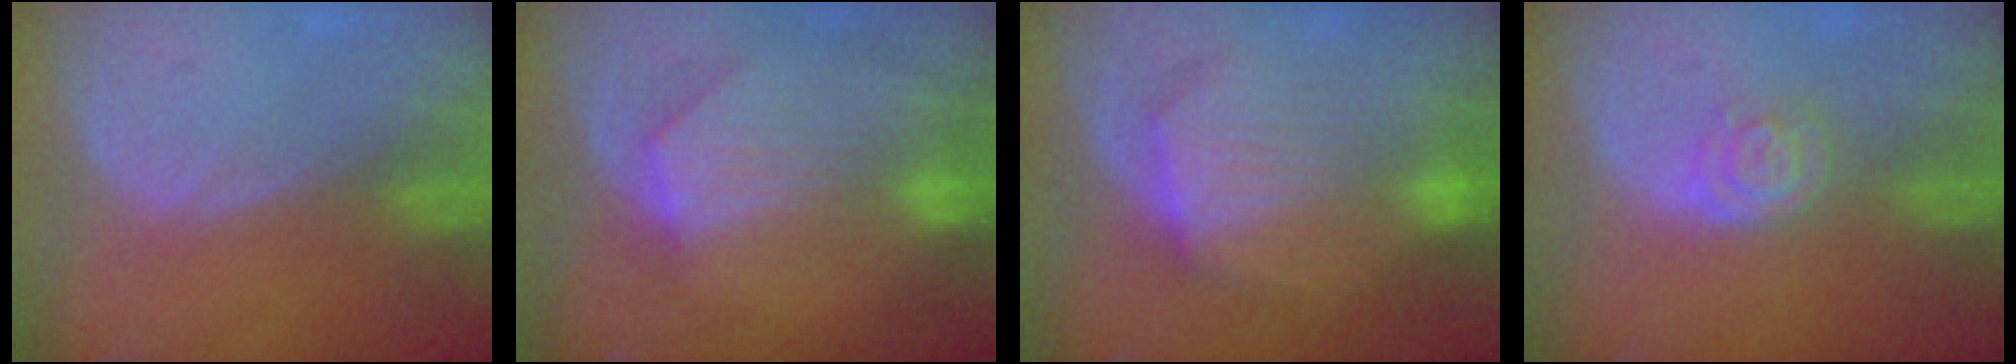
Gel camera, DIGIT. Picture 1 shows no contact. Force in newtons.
{"total": 8.6, "press": 7.8, "slide": 3.7}
{"total": 10.7, "press": 10.7, "slide": 0.7}
{"total": 3.7, "press": 3.6, "slide": 1.0}